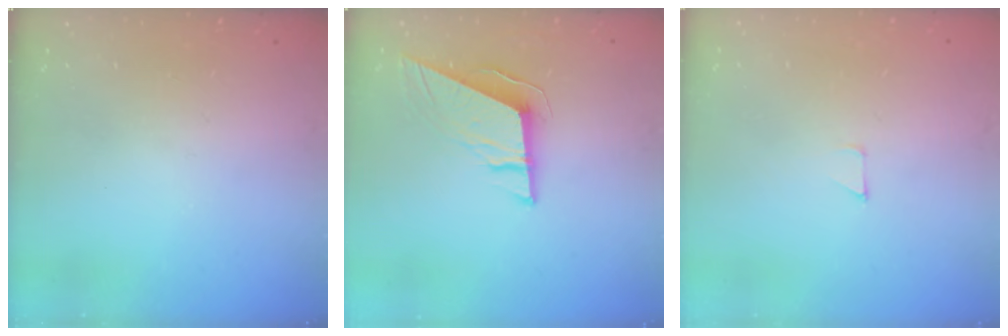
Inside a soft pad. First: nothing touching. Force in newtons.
{"total": 9.9, "press": 9.7, "slide": 2.0}
{"total": 2.7, "press": 2.7, "slide": 0.2}